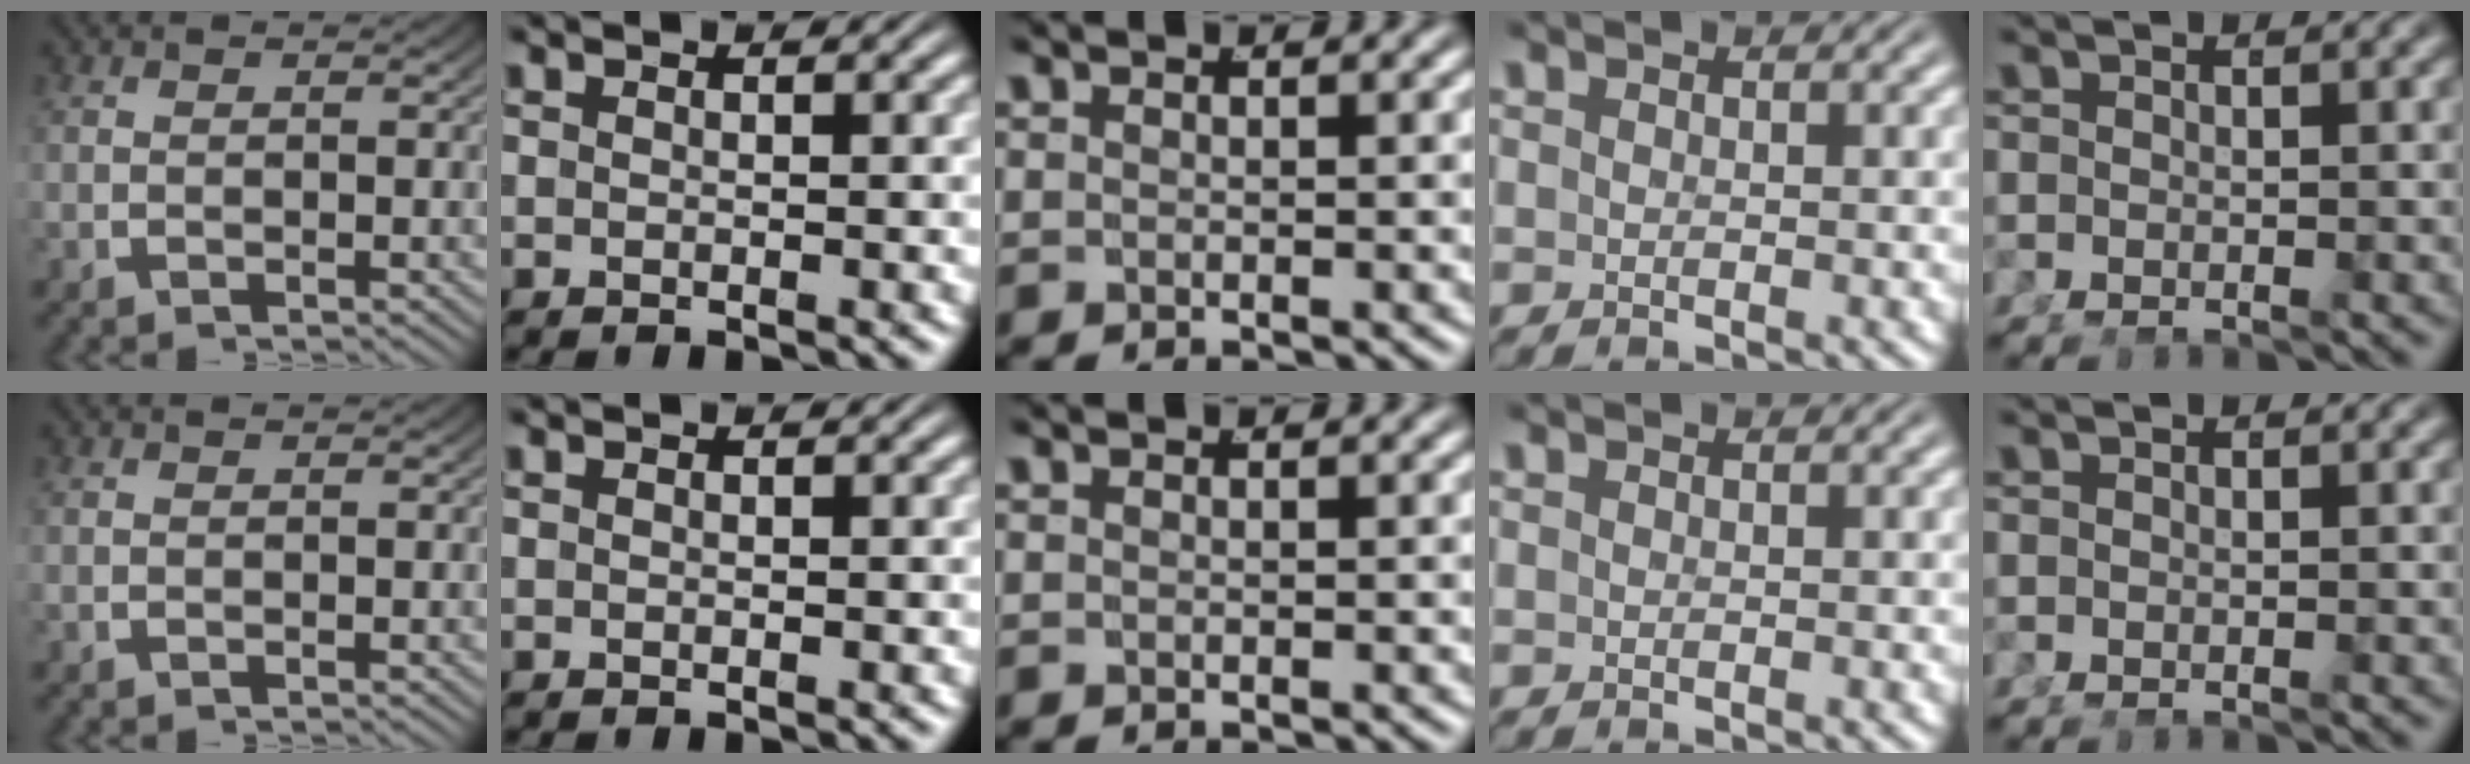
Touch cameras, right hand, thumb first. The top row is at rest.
{}